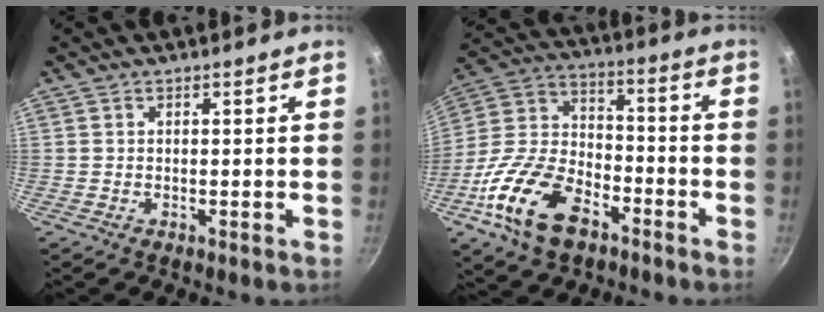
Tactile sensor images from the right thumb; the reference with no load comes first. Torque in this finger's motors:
{"motor_torque": [2.78, 2.23, 1.47, -1.30, 0.19]}